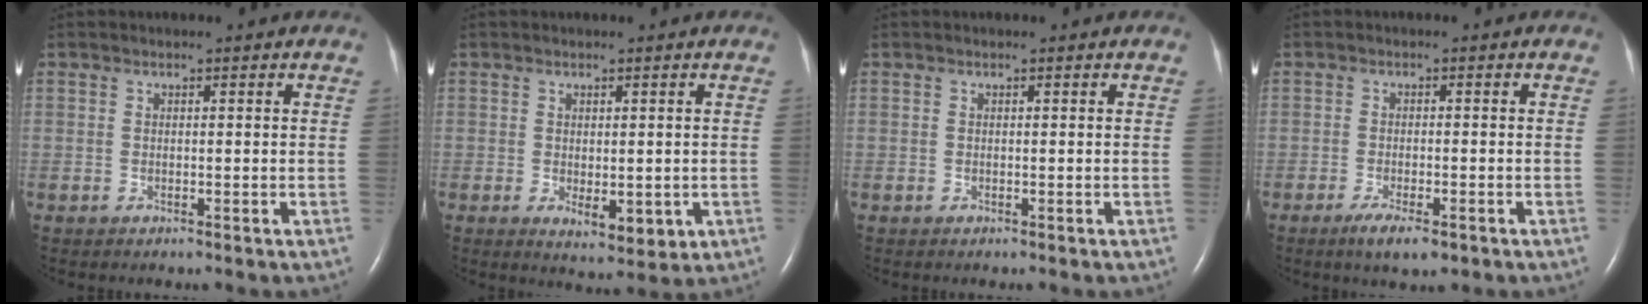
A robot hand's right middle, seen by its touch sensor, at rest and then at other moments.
{"total": 4.8, "force": [-1.0, 2.2, 4.1], "torque": [-0.052, -0.012, -0.002]}
{"total": 0.0}
{"total": 4.3, "force": [-2.6, 1.1, 3.2], "torque": [-0.060, -0.007, -0.040]}